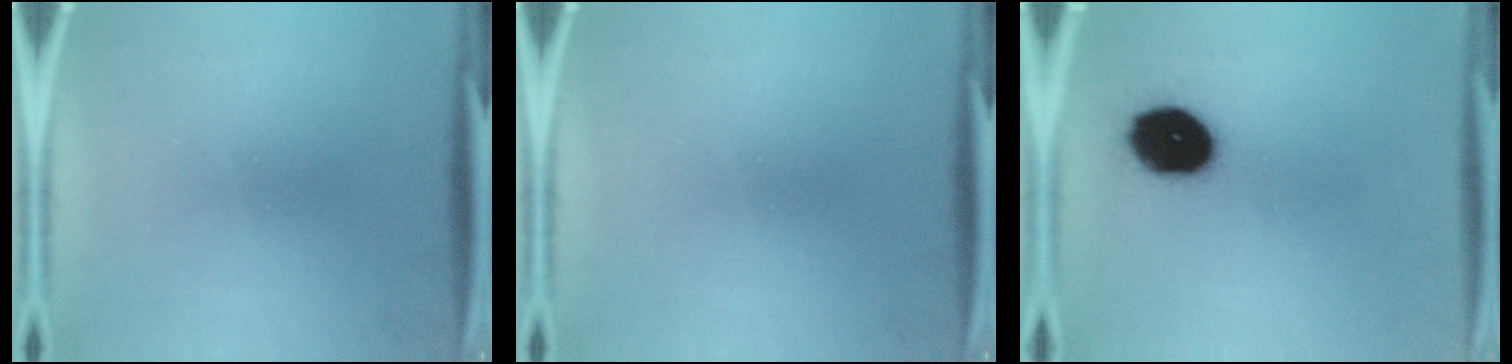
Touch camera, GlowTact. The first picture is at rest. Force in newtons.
{"total": 0.0}
{"total": 14.3}